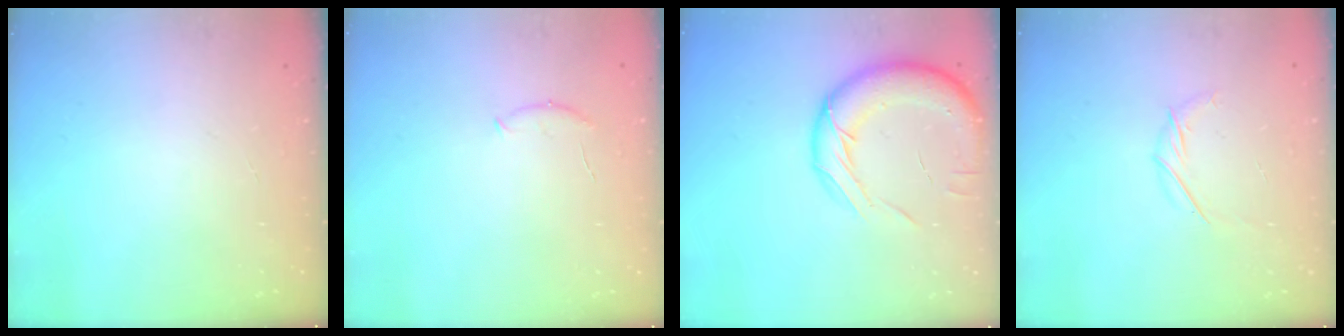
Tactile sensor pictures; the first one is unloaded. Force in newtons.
{"total": 6.1, "press": 6.0, "slide": 1.1}
{"total": 16.1, "press": 15.8, "slide": 3.0}
{"total": 4.8, "press": 4.7, "slide": 1.1}